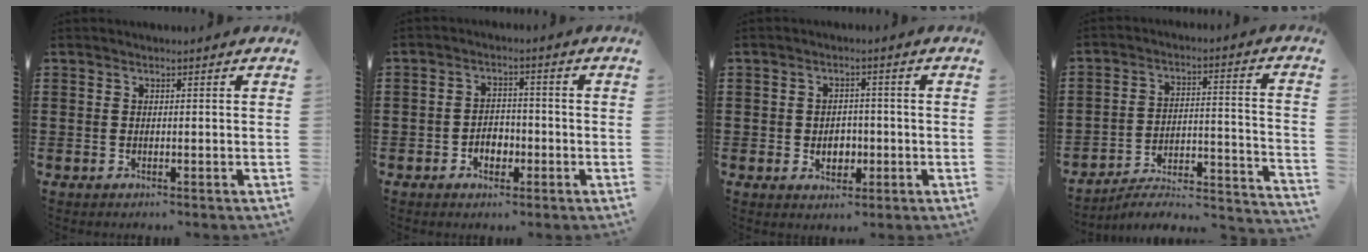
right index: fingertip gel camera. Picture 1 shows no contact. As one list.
[{"total": 3.3, "force": [-1.4, 2.4, 1.7], "torque": [-0.029, 0.002, -0.031]}, {"total": 3.2, "force": [-0.7, 2.6, 1.7], "torque": [-0.031, 0.002, -0.018]}, {"total": 3.5, "force": [-3.0, 0.8, 1.6], "torque": [-0.038, -0.016, -0.067]}]